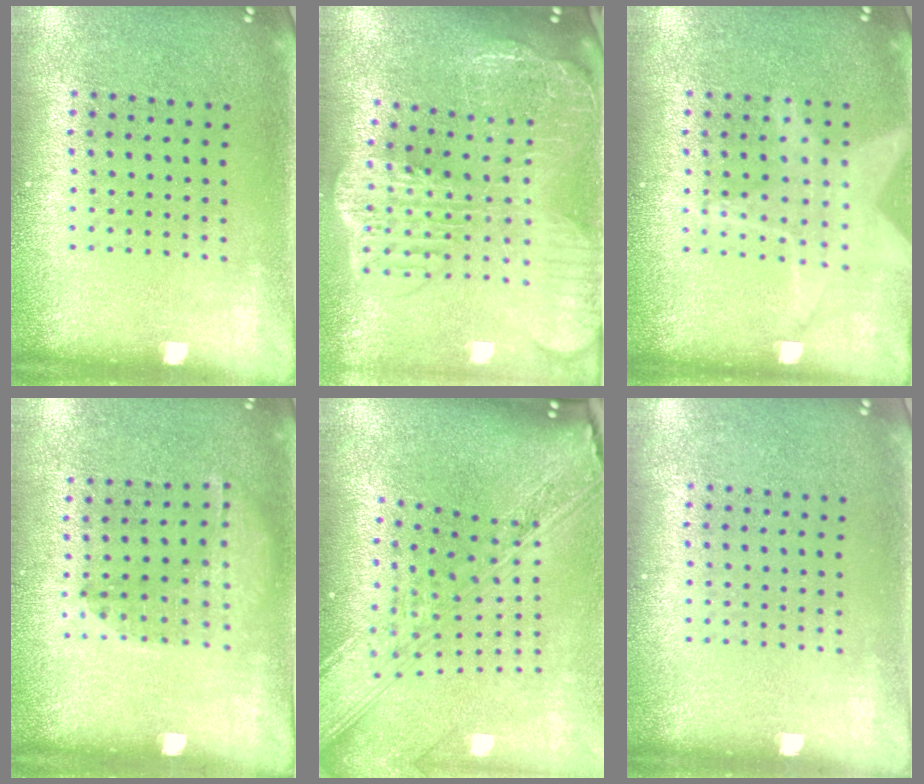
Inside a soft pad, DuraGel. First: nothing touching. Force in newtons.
{"total": 3.7, "press": 3.0, "slide": 2.2}
{"total": 1.3, "press": 1.2, "slide": 0.4}
{"total": 1.3, "press": 0.8, "slide": 1.0}
{"total": 3.9, "press": 2.8, "slide": 2.7}
{"total": 0.0}